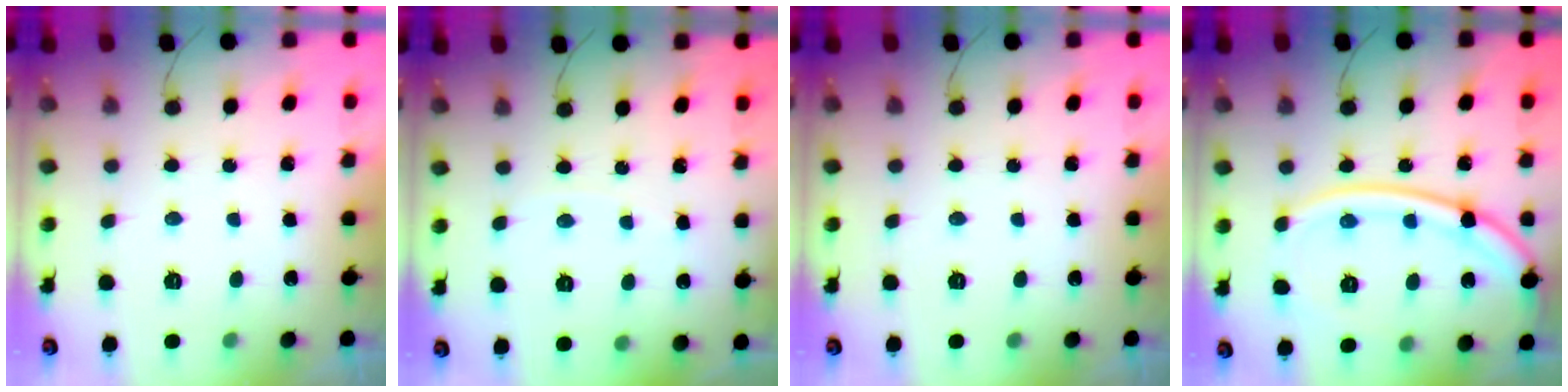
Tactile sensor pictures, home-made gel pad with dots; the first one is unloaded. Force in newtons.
{"total": 1.4, "press": 1.4, "slide": 0.3}
{"total": 0.0}
{"total": 17.1, "press": 17.0, "slide": 2.0}